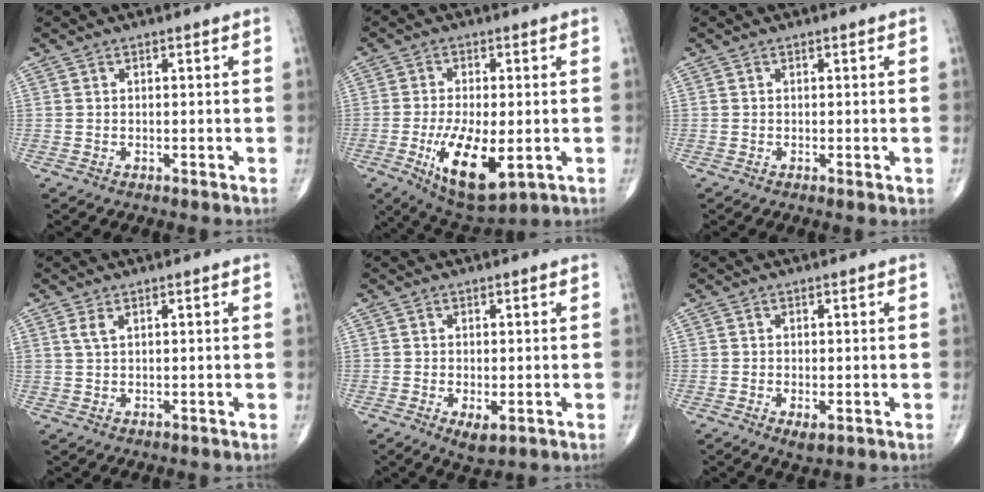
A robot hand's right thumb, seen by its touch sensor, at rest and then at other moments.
{"total": 12.9, "force": [-3.4, 5.4, 11.2], "torque": [-0.195, -0.016, -0.045]}
{"total": 1.1, "force": [-0.3, 0.3, 1.0], "torque": [-0.016, -0.004, -0.003]}
{"total": 2.0, "force": [1.1, 0.8, 1.5], "torque": [-0.035, 0.001, 0.027]}
{"total": 3.3, "force": [-1.0, 1.5, 2.8], "torque": [-0.048, -0.010, -0.011]}
{"total": 2.2, "force": [-0.6, 1.0, 1.8], "torque": [-0.032, -0.005, -0.009]}